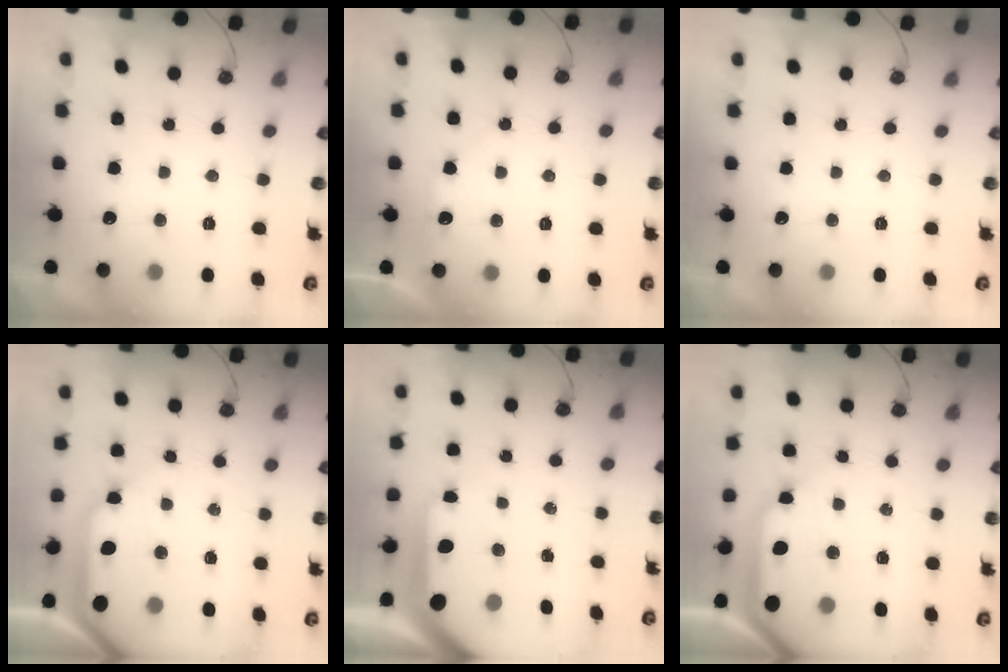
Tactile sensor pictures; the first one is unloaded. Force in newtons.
{"total": 5.3, "press": 5.2, "slide": 0.7}
{"total": 0.0}
{"total": 11.4, "press": 11.3, "slide": 1.5}
{"total": 10.3, "press": 10.2, "slide": 1.2}
{"total": 11.4, "press": 11.3, "slide": 1.5}